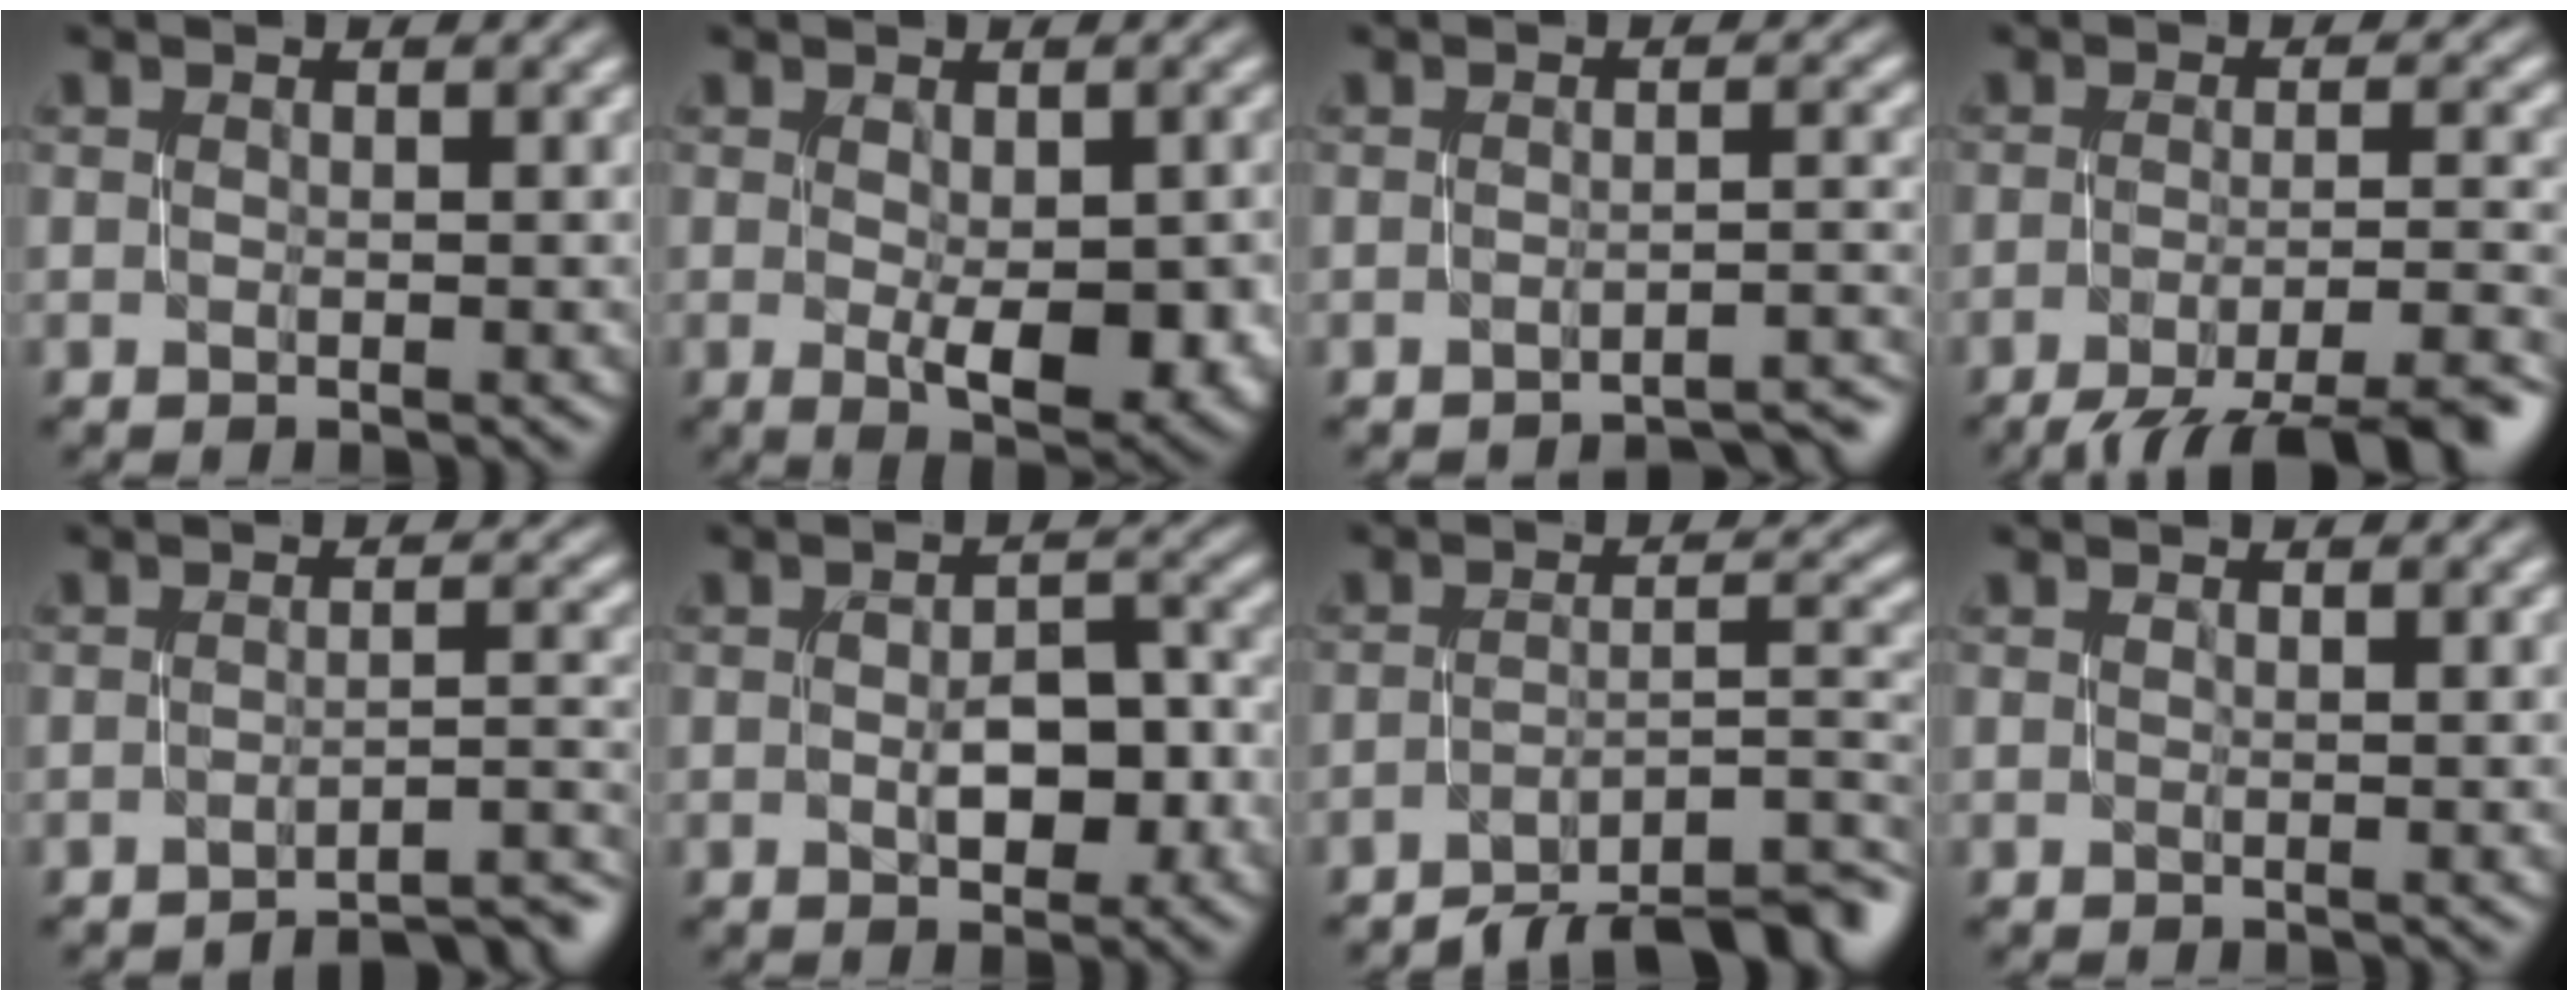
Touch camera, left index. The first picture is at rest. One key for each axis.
{"total": 6.1, "fx": -1.1, "fy": 2.7, "fz": 5.3, "tx": -0.087, "ty": -0.017, "tz": -0.004}
{"total": 3.6, "fx": -3.2, "fy": 0.6, "fz": 1.6, "tx": -0.009, "ty": 0.010, "tz": -0.040}
{"total": 8.9, "fx": -6.4, "fy": 1.9, "fz": 5.9, "tx": -0.080, "ty": -0.004, "tz": -0.091}
{"total": 5.6, "fx": -4.7, "fy": 1.1, "fz": 2.7, "tx": -0.014, "ty": 0.017, "tz": -0.061}
{"total": 4.0, "fx": -1.1, "fy": 2.1, "fz": 3.2, "tx": -0.054, "ty": 0.004, "tz": -0.015}
{"total": 8.8, "fx": -7.0, "fy": 2.1, "fz": 4.8, "tx": -0.065, "ty": 0.013, "tz": -0.114}
{"total": 0.0}